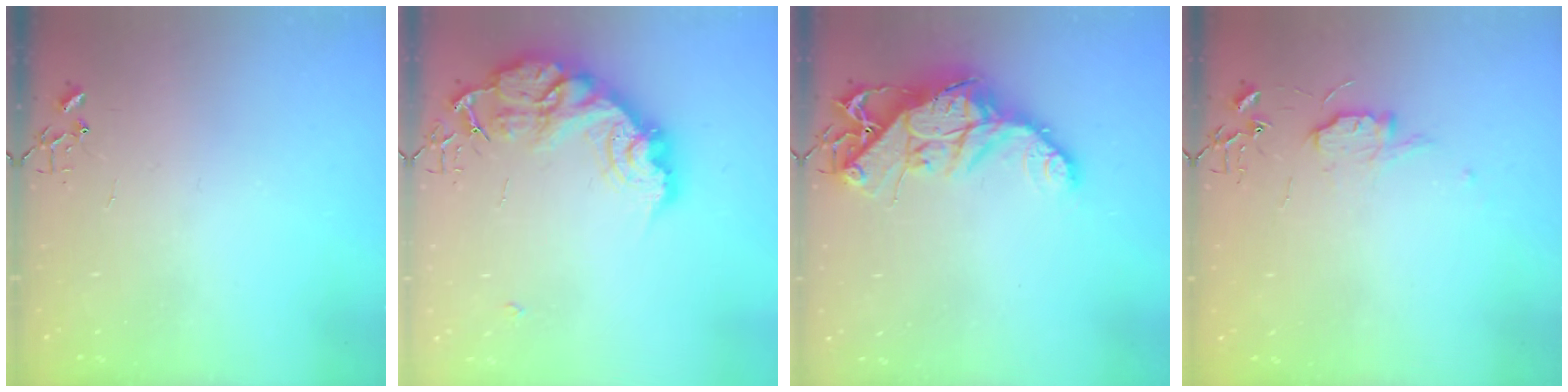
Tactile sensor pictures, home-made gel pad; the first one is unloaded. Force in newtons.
{"total": 25.5, "press": 25.4, "slide": 2.1}
{"total": 16.1, "press": 16.1, "slide": 1.6}
{"total": 7.3, "press": 7.3, "slide": 0.7}